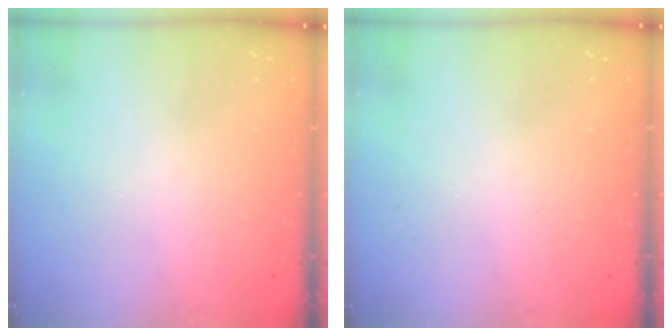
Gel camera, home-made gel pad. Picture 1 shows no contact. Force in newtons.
{"total": 0.0}